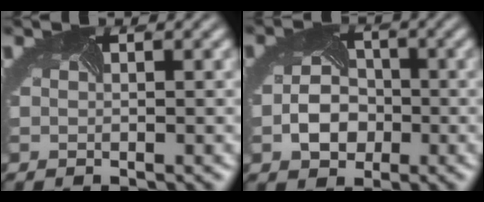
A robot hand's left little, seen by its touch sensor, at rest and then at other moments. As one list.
[{"total": 3.2, "force": [-1.1, 2.7, 1.4], "torque": [-0.033, -0.001, -0.022]}]